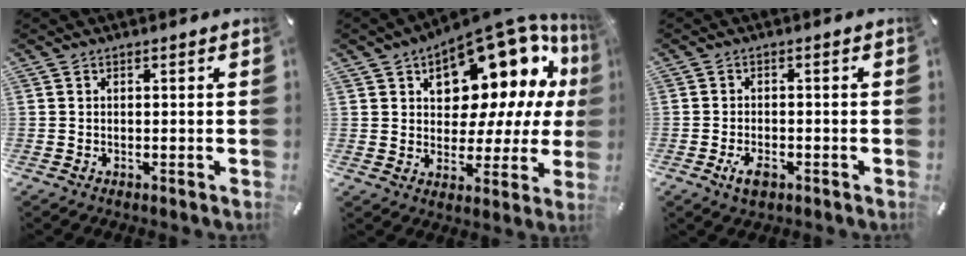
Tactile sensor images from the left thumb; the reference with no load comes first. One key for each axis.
{"total": 17.4, "fx": 10.5, "fy": 10.0, "fz": 9.6, "tx": -0.120, "ty": -0.098, "tz": 0.177}
{"total": 3.9, "fx": -1.9, "fy": 2.1, "fz": 2.6, "tx": -0.062, "ty": 0.002, "tz": -0.037}